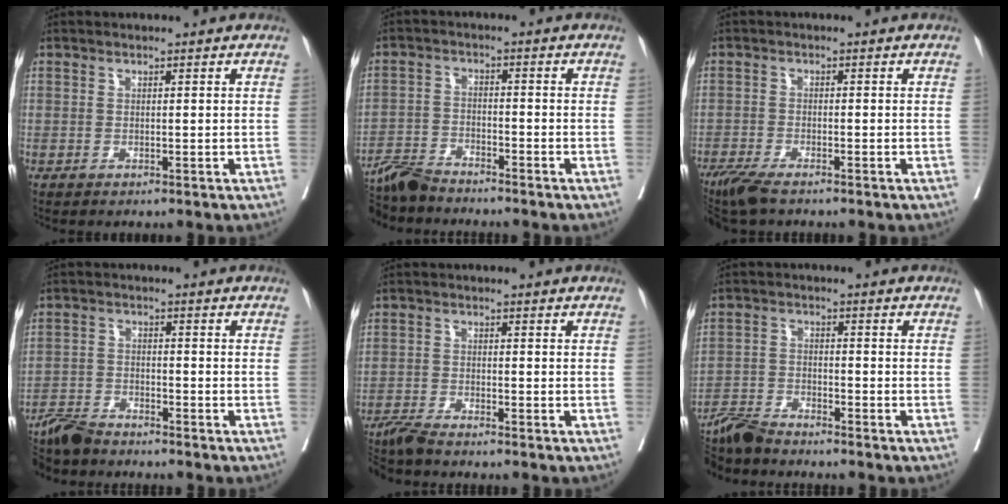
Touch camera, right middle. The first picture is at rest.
{"total": 7.3, "force": [-7.0, 0.6, 1.9], "torque": [-0.029, -0.016, -0.130]}
{"total": 5.3, "force": [-4.3, 0.7, 3.1], "torque": [-0.059, -0.014, -0.078]}
{"total": 6.4, "force": [-6.2, 0.8, 1.7], "torque": [-0.025, -0.021, -0.114]}
{"total": 4.3, "force": [-4.0, -0.5, 1.6], "torque": [-0.027, -0.016, -0.076]}
{"total": 7.2, "force": [-6.9, 0.3, 2.0], "torque": [-0.031, -0.016, -0.128]}